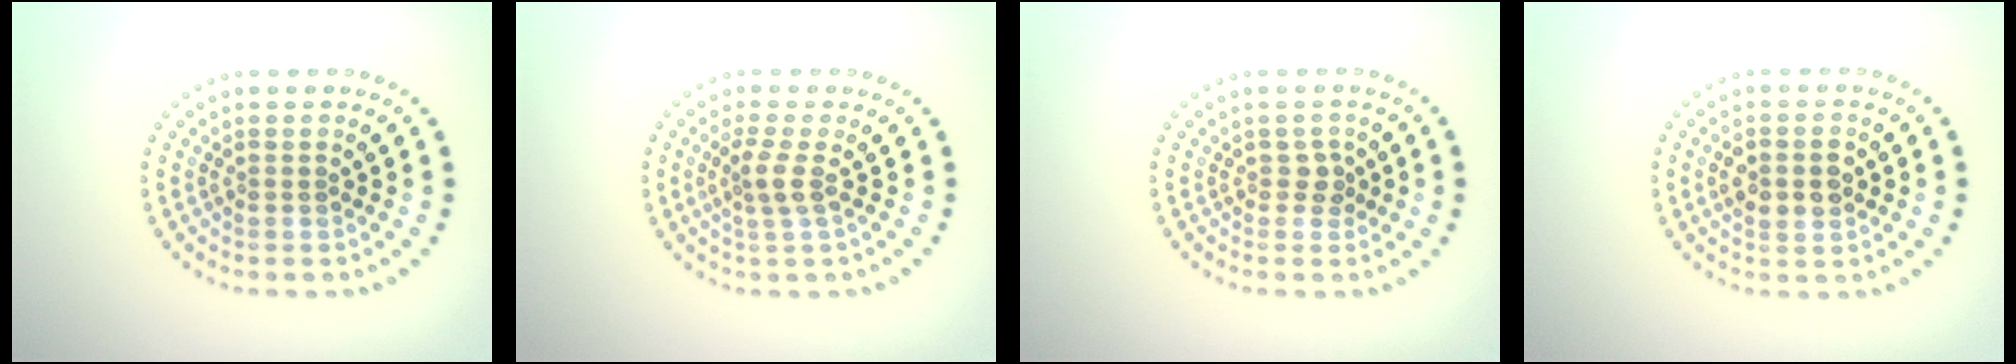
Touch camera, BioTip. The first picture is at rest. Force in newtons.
{"total": 2.0, "press": 1.6, "slide": 1.3}
{"total": 1.2, "press": 1.0, "slide": 0.6}
{"total": 2.9, "press": 2.9, "slide": 0.1}